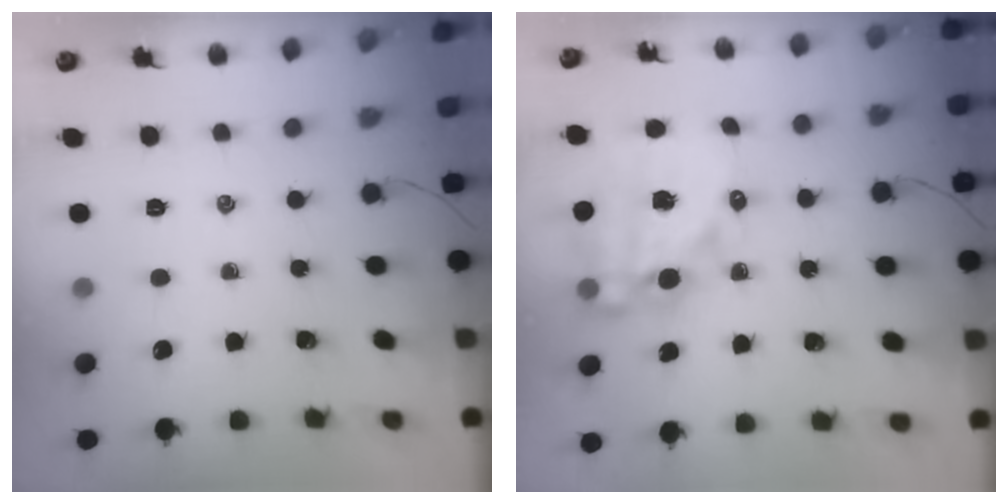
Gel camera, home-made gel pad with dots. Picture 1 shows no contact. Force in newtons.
{"total": 15.7, "press": 15.3, "slide": 3.3}